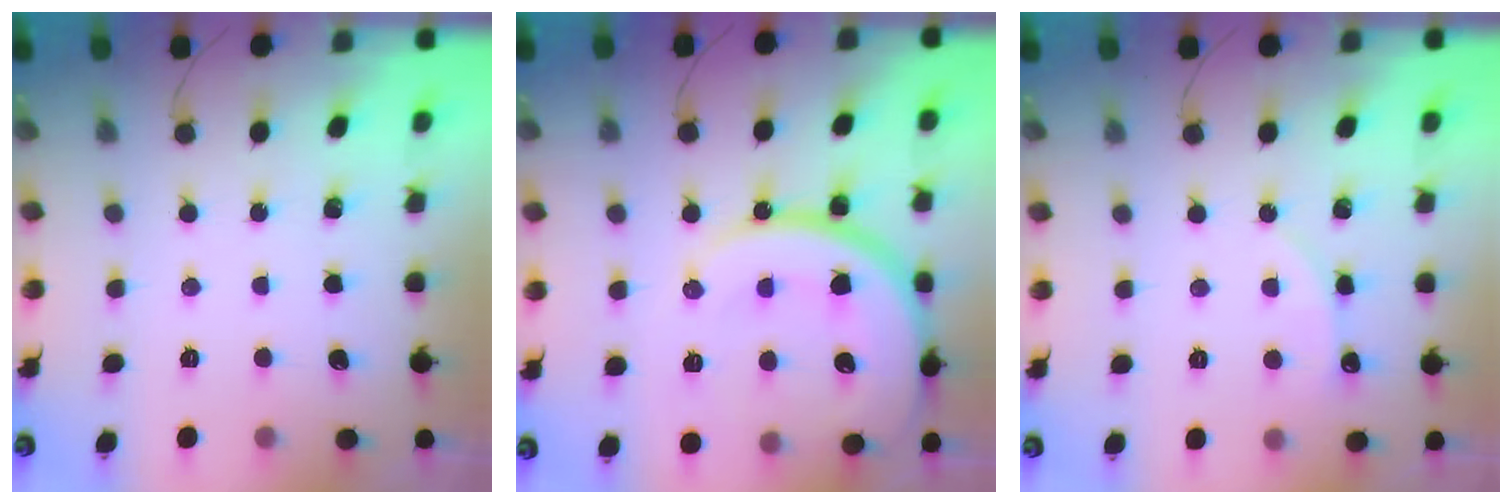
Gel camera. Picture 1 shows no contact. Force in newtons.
{"total": 20.0, "press": 19.9, "slide": 1.8}
{"total": 2.7, "press": 2.7, "slide": 0.4}